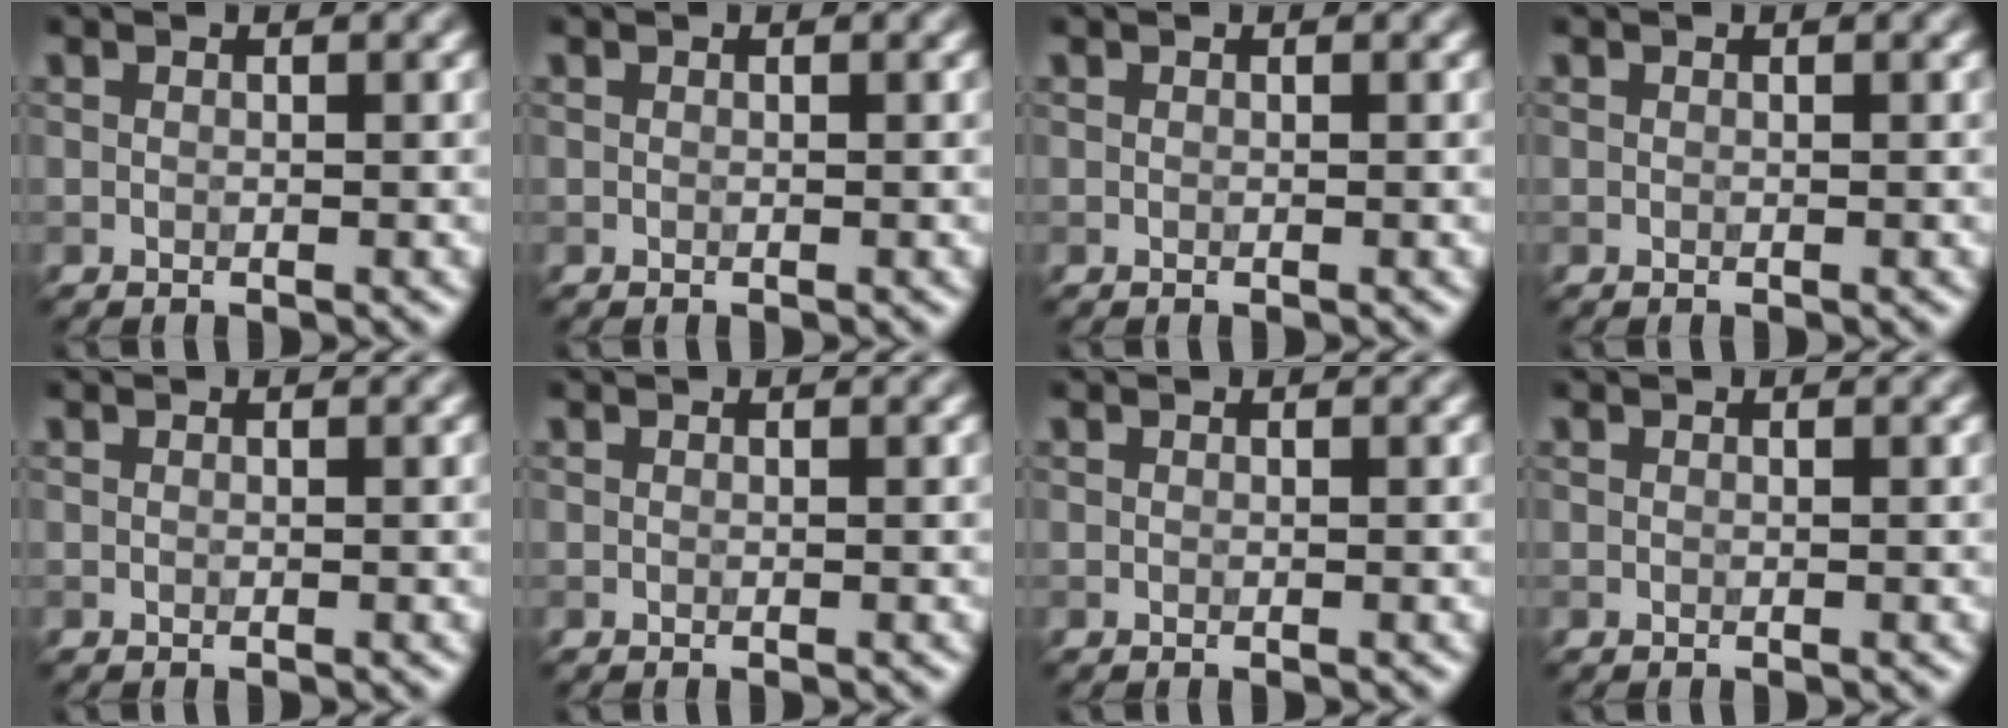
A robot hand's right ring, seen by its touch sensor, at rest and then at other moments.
{"total": 0.0}
{"total": 0.0}
{"total": 0.0}
{"total": 0.0}
{"total": 0.0}
{"total": 0.0}
{"total": 0.0}